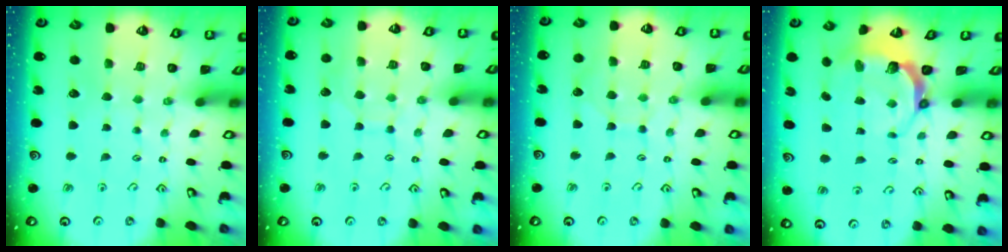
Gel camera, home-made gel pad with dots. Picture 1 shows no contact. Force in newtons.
{"total": 7.8, "press": 7.7, "slide": 0.6}
{"total": 5.1, "press": 5.1, "slide": 0.5}
{"total": 6.6, "press": 5.3, "slide": 3.9}